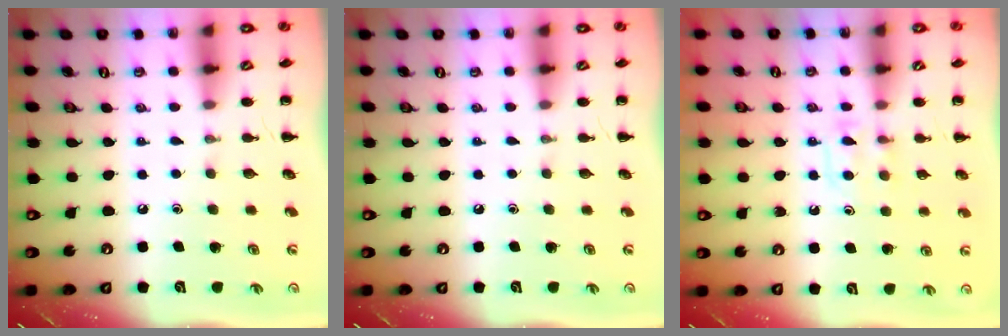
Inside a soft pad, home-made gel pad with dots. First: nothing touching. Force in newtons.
{"total": 0.0}
{"total": 6.3, "press": 6.0, "slide": 1.8}